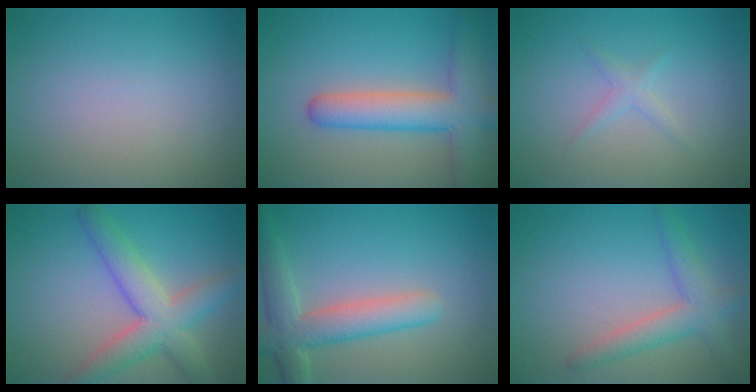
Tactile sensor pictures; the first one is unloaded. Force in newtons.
{"total": 6.6, "press": 6.5, "slide": 0.5}
{"total": 1.1, "press": 1.1, "slide": 0.1}
{"total": 5.9, "press": 5.9, "slide": 0.4}
{"total": 5.1, "press": 5.1, "slide": 0.2}
{"total": 3.5, "press": 3.5, "slide": 0.2}